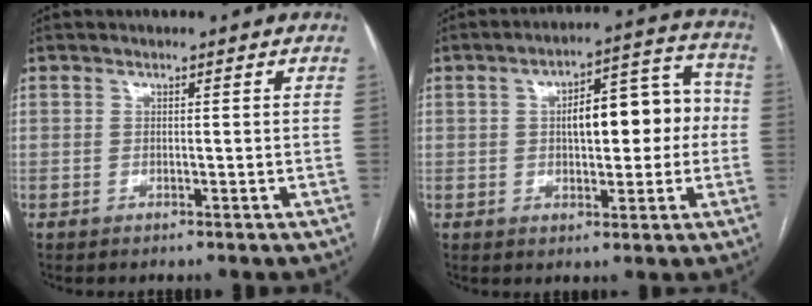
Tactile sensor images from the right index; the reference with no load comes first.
{"total": 11.6, "force": [0.4, 4.7, 10.6], "torque": [-0.144, 0.045, 0.011]}